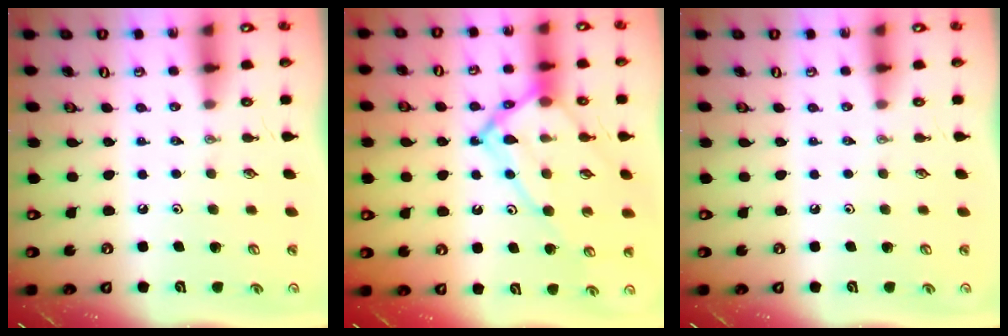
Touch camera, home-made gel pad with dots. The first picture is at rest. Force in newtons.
{"total": 14.9, "press": 14.8, "slide": 1.3}
{"total": 0.0}